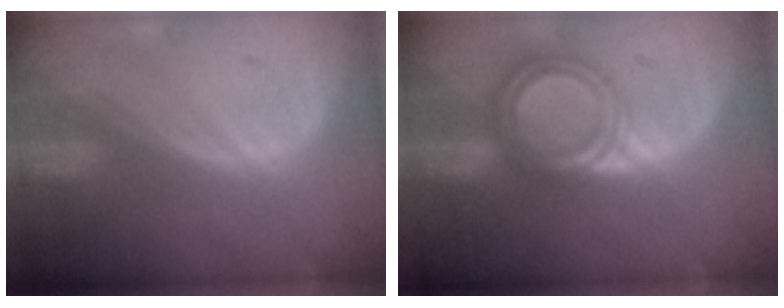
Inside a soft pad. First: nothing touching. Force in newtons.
{"total": 5.8, "press": 5.8, "slide": 0.2}